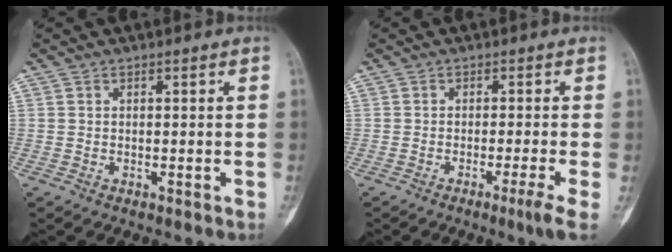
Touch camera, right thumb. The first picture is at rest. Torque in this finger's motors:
{"motor_torque": [0.18, -0.68, 0.35, 0.06, 0.06]}